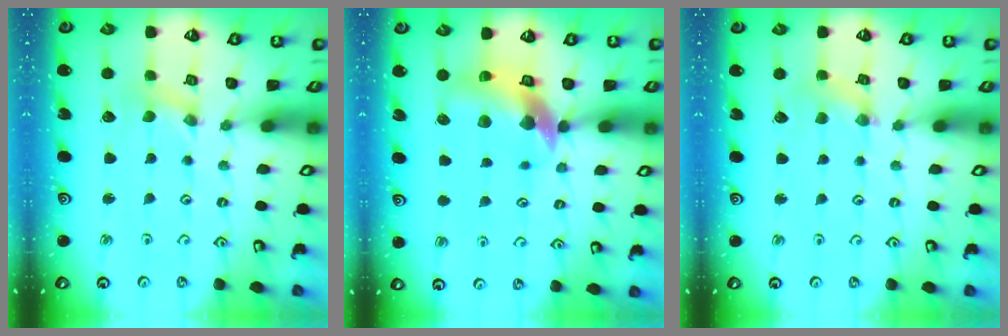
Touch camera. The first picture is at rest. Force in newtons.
{"total": 11.5, "press": 11.4, "slide": 1.7}
{"total": 2.5, "press": 2.5, "slide": 0.3}